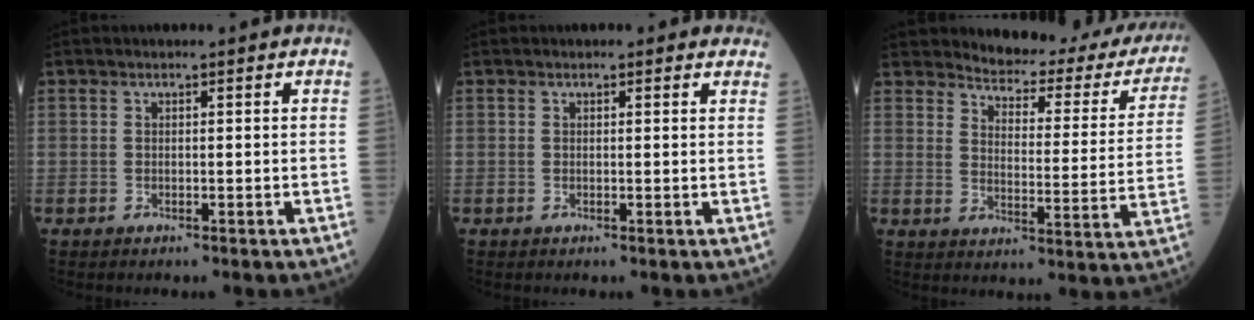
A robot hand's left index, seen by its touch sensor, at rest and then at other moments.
{"total": 2.2, "force": [1.9, 1.0, 0.5], "torque": [0.004, -0.001, 0.006]}
{"total": 20.0, "force": [18.7, 4.5, 5.4], "torque": [-0.045, -0.078, 0.202]}